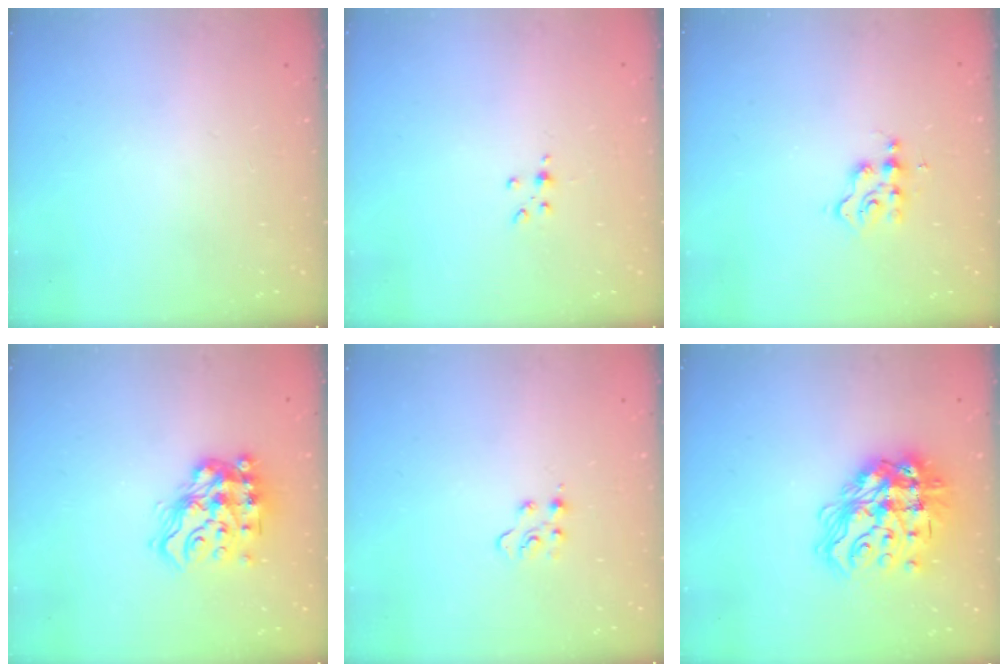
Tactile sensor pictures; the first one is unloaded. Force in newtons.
{"total": 2.0, "press": 1.9, "slide": 0.5}
{"total": 2.6, "press": 2.5, "slide": 0.7}
{"total": 15.6, "press": 15.5, "slide": 1.6}
{"total": 4.8, "press": 4.7, "slide": 0.6}
{"total": 19.8, "press": 19.6, "slide": 2.3}